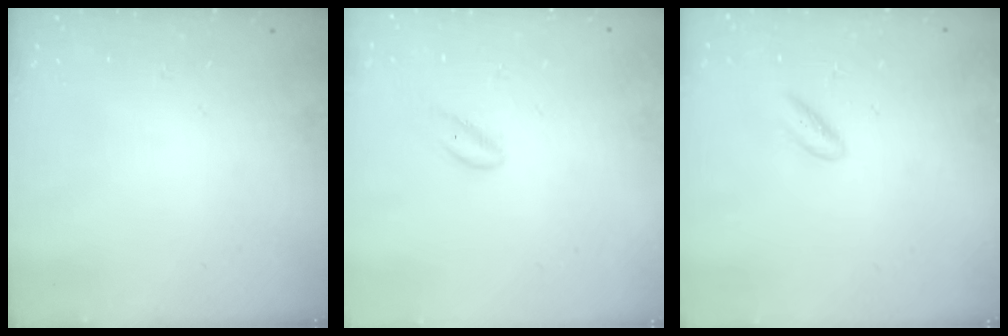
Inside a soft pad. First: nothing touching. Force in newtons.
{"total": 0.8, "press": 0.6, "slide": 0.6}
{"total": 2.2, "press": 2.0, "slide": 0.9}